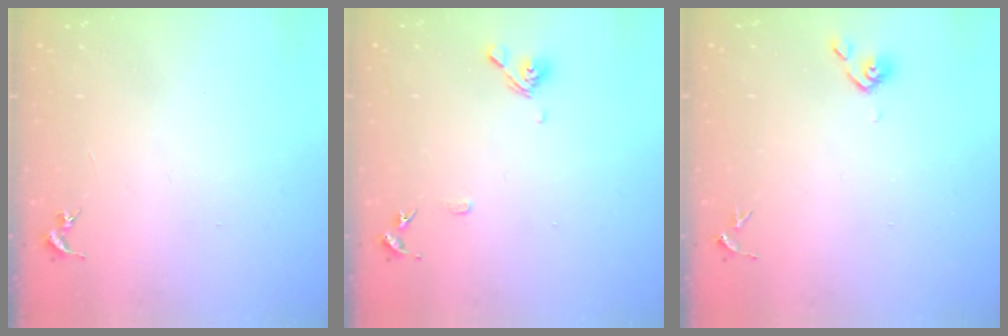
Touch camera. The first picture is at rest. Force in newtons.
{"total": 8.6, "press": 8.4, "slide": 1.6}
{"total": 3.8, "press": 3.7, "slide": 0.8}